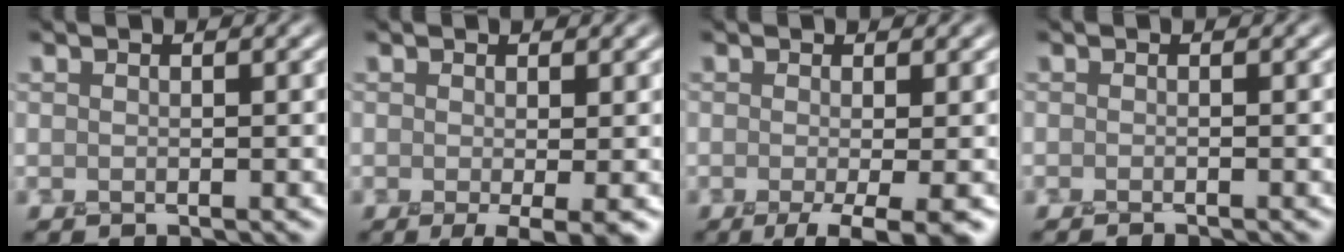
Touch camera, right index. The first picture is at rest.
{"total": 2.0, "force": [-0.5, 0.2, 1.9], "torque": [-0.026, -0.010, -0.006]}
{"total": 3.7, "force": [-1.5, 0.7, 3.3], "torque": [-0.044, -0.009, -0.025]}
{"total": 0.8, "force": [-0.8, 0.0, 0.2], "torque": [-0.003, -0.010, -0.017]}